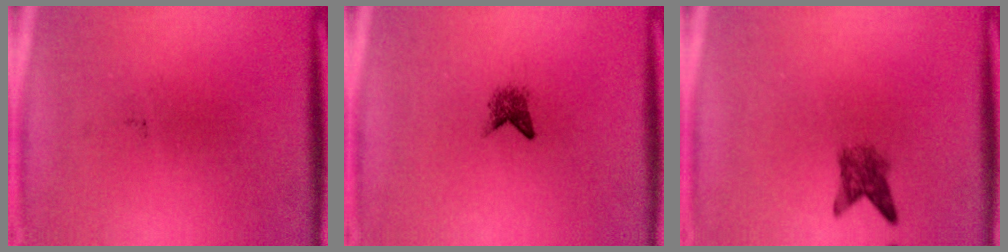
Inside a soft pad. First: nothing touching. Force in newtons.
{"total": 1.8}
{"total": 2.9}